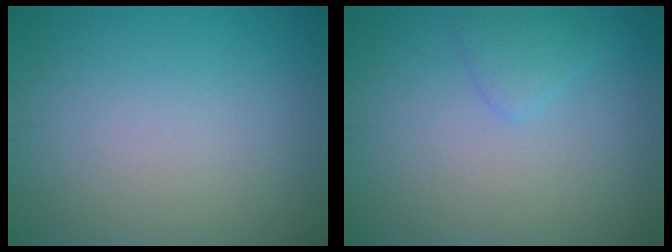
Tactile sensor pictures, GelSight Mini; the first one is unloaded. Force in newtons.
{"total": 1.5, "press": 1.5, "slide": 0.1}